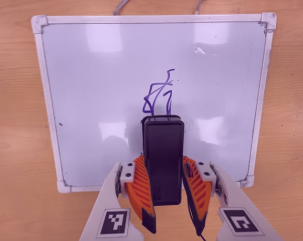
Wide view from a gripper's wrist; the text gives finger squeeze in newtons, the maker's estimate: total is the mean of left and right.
{"total": 11.2, "left": 9.8, "right": 12.5}